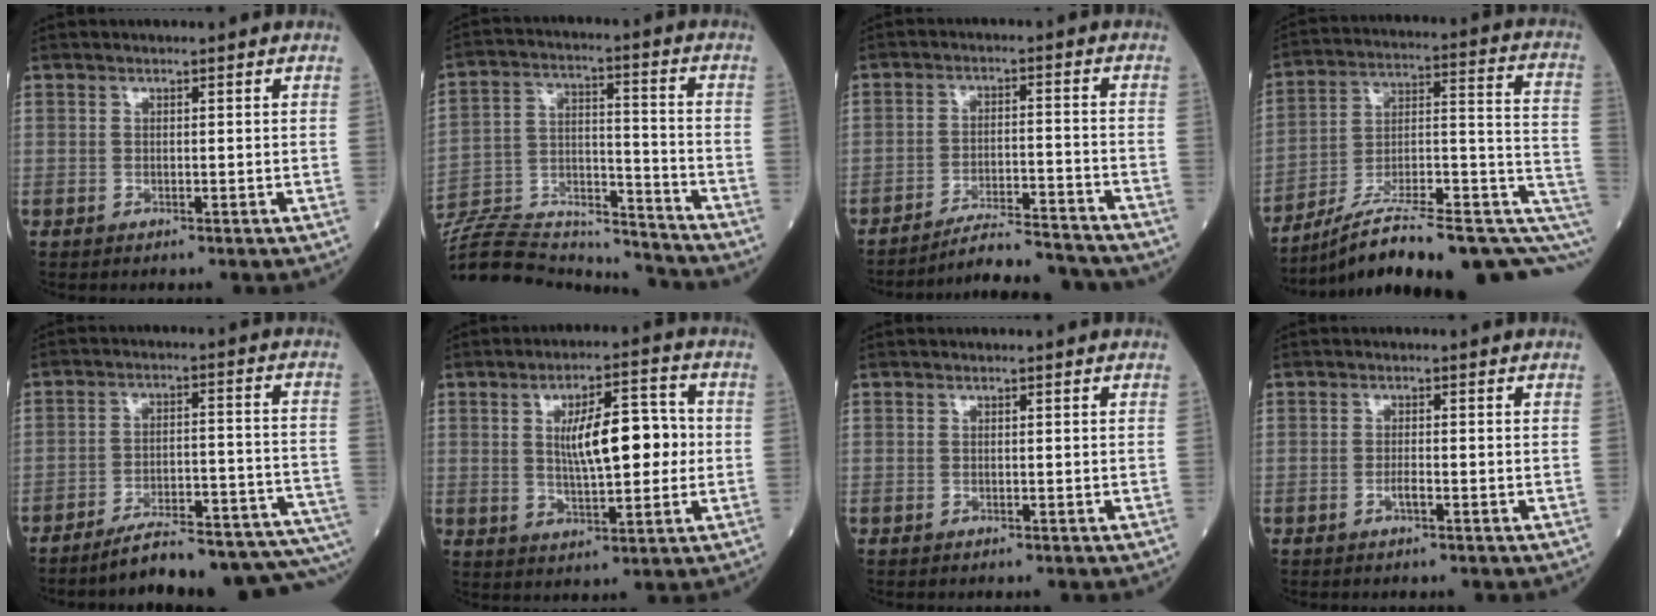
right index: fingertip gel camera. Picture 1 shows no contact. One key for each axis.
{"total": 21.8, "fx": -20.9, "fy": 3.6, "fz": 5.1, "tx": -0.136, "ty": 0.014, "tz": -0.335}
{"total": 11.1, "fx": -10.9, "fy": 0.0, "fz": 2.1, "tx": -0.029, "ty": 0.005, "tz": -0.167}
{"total": 24.9, "fx": -13.8, "fy": 5.5, "fz": 20.0, "tx": -0.232, "ty": 0.046, "tz": -0.206}
{"total": 16.1, "fx": -14.6, "fy": 2.5, "fz": 6.4, "tx": -0.033, "ty": 0.030, "tz": -0.184}
{"total": 10.3, "fx": 0.9, "fy": 3.2, "fz": 9.8, "tx": -0.161, "ty": 0.017, "tz": 0.017}
{"total": 0.0}
{"total": 1.3, "fx": -0.6, "fy": 0.1, "fz": 1.1, "tx": -0.023, "ty": 0.002, "tz": -0.009}